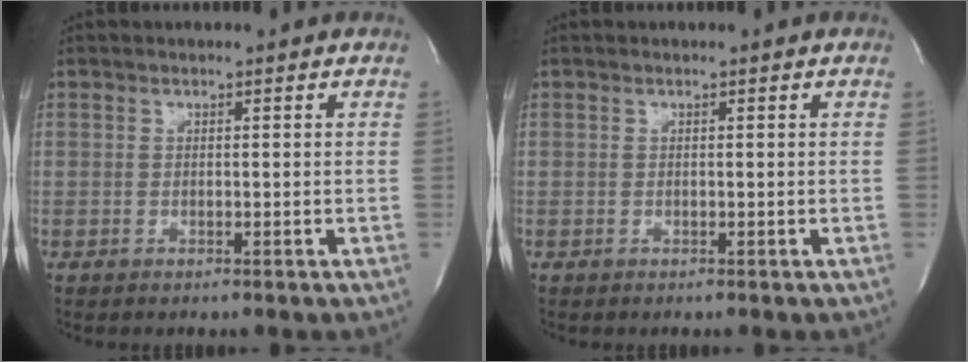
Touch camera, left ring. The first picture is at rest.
{"total": 0.0}